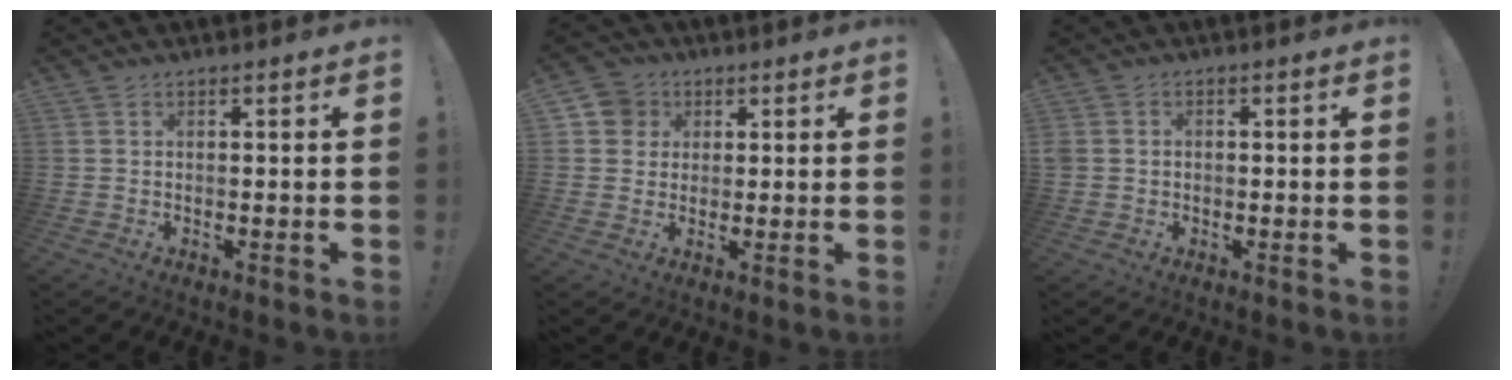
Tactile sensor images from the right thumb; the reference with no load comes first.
{"total": 6.3, "force": [2.1, 5.8, 1.2], "torque": [-0.023, -0.003, 0.043]}
{"total": 2.2, "force": [0.0, 1.9, 1.1], "torque": [-0.021, 0.005, 0.001]}